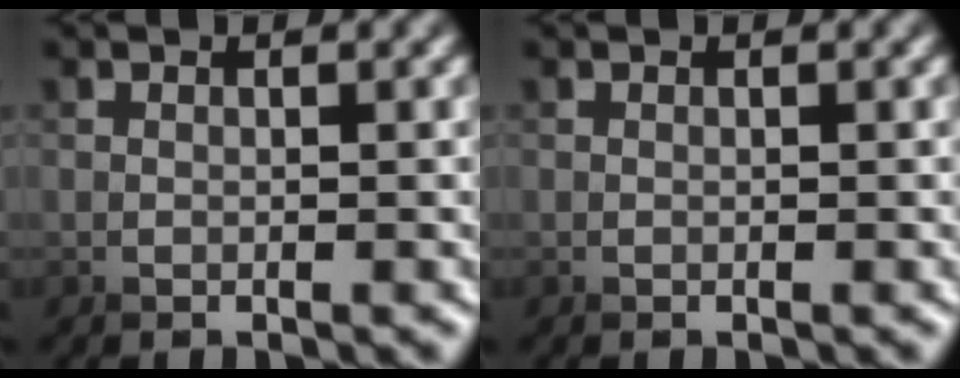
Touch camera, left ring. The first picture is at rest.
{"total": 0.0}